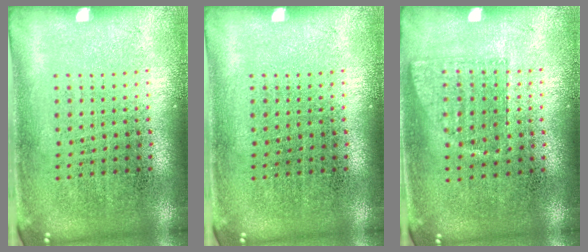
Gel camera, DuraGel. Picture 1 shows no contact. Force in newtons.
{"total": 0.0}
{"total": 0.7, "press": 0.7, "slide": 0.2}